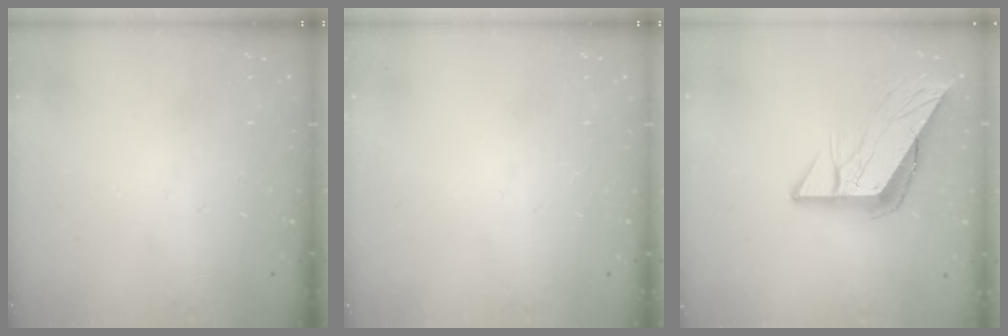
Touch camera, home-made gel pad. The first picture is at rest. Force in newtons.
{"total": 0.0}
{"total": 10.6, "press": 10.5, "slide": 1.3}